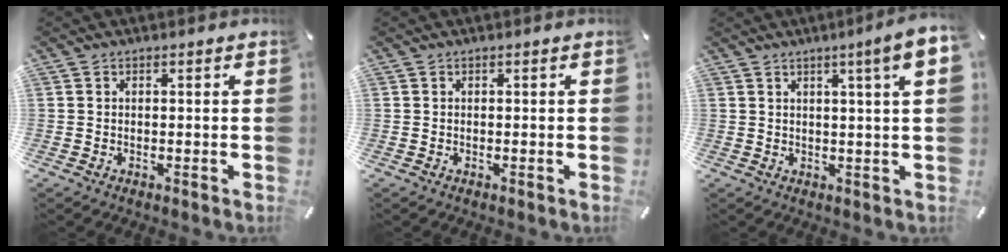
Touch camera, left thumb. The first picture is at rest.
{"total": 0.0}
{"total": 6.9, "force": [2.9, 0.1, 6.3], "torque": [-0.104, -0.006, 0.044]}